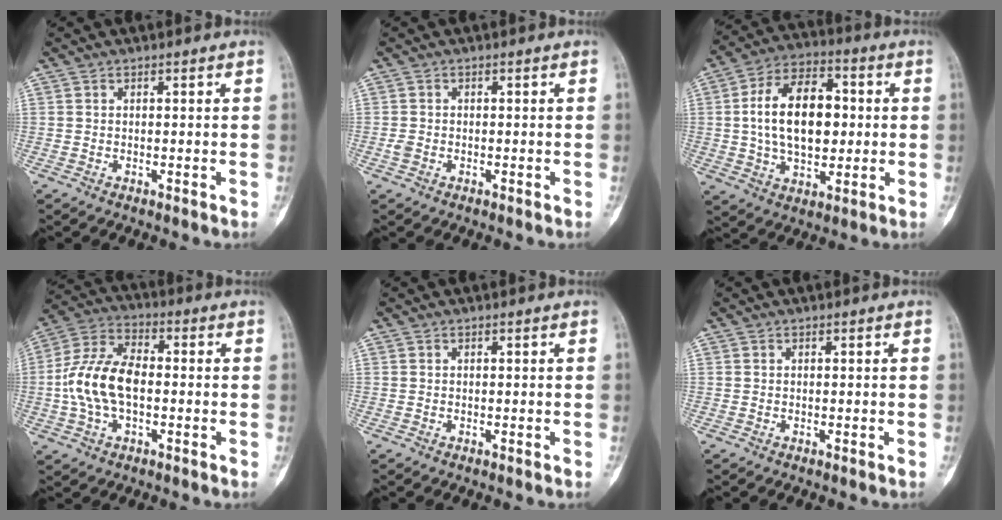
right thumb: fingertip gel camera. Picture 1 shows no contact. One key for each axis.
{"total": 1.3, "fx": -0.4, "fy": 1.0, "fz": 0.7, "tx": -0.016, "ty": 0.001, "tz": -0.008}
{"total": 16.8, "fx": 1.2, "fy": 10.1, "fz": 13.4, "tx": -0.203, "ty": 0.013, "tz": 0.019}
{"total": 12.7, "fx": -1.1, "fy": 7.3, "fz": 10.4, "tx": -0.209, "ty": 0.031, "tz": -0.025}
{"total": 0.0}
{"total": 0.0}